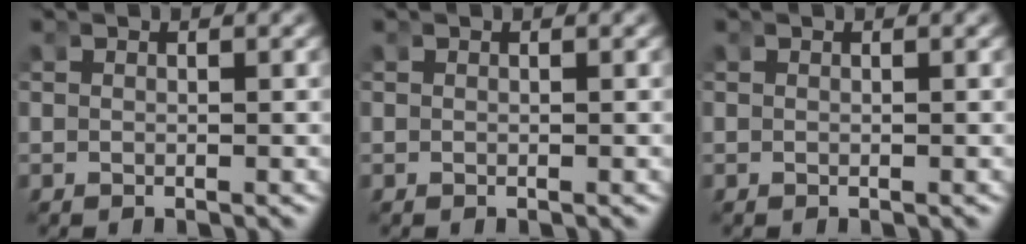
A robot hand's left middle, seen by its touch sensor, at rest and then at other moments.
{"total": 0.0}
{"total": 0.0}